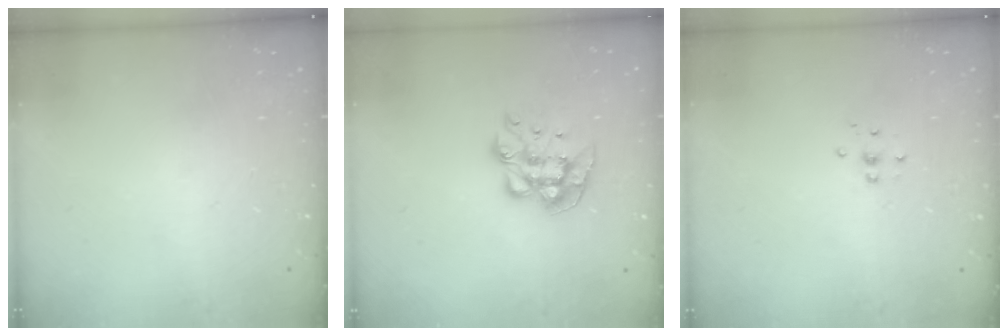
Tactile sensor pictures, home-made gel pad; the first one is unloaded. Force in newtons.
{"total": 10.1, "press": 10.1, "slide": 0.6}
{"total": 3.6, "press": 3.5, "slide": 0.3}